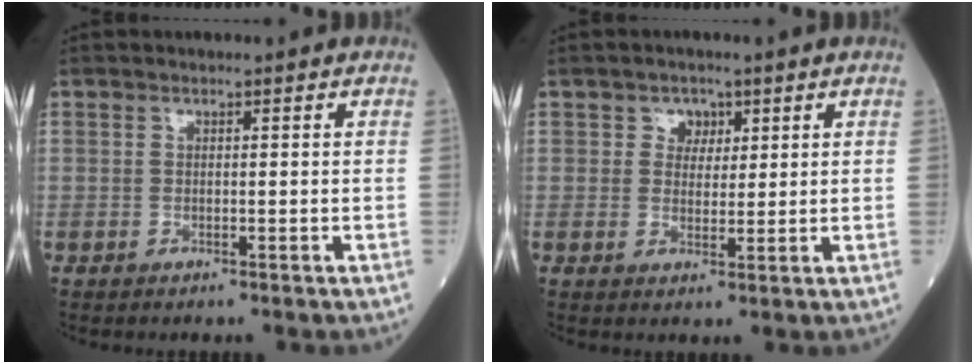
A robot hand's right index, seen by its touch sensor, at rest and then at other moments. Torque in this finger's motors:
{"motor_torque": [0.26, 0.15, 0.01, 0.02]}